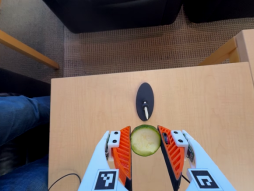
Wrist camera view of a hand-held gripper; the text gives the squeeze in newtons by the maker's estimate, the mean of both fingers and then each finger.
{"total": 7.7, "left": 7.6, "right": 7.9}